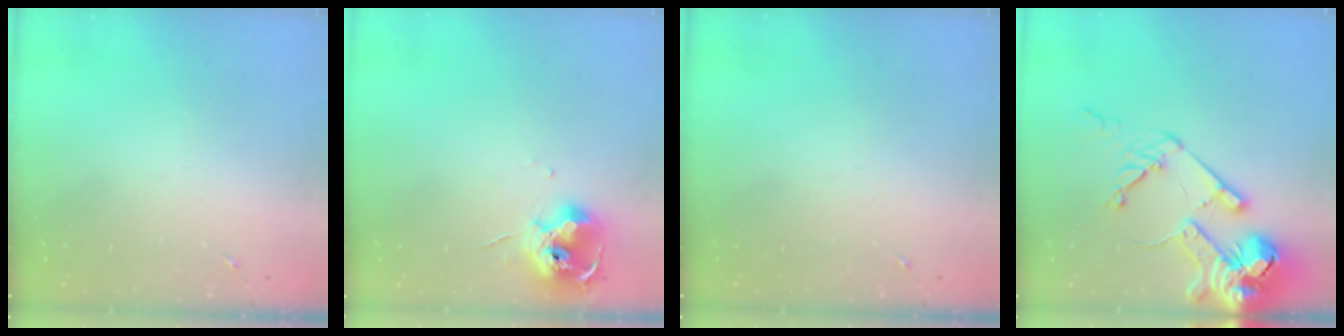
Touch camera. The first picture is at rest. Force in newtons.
{"total": 10.4, "press": 10.3, "slide": 0.7}
{"total": 0.0}
{"total": 23.3, "press": 23.1, "slide": 3.0}